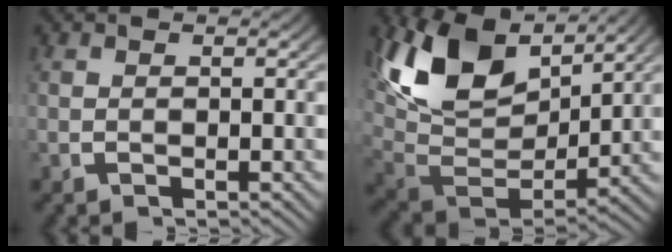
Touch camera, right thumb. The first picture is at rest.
{"total": 12.2, "force": [3.3, 7.3, 9.2], "torque": [-0.200, -0.025, 0.068]}